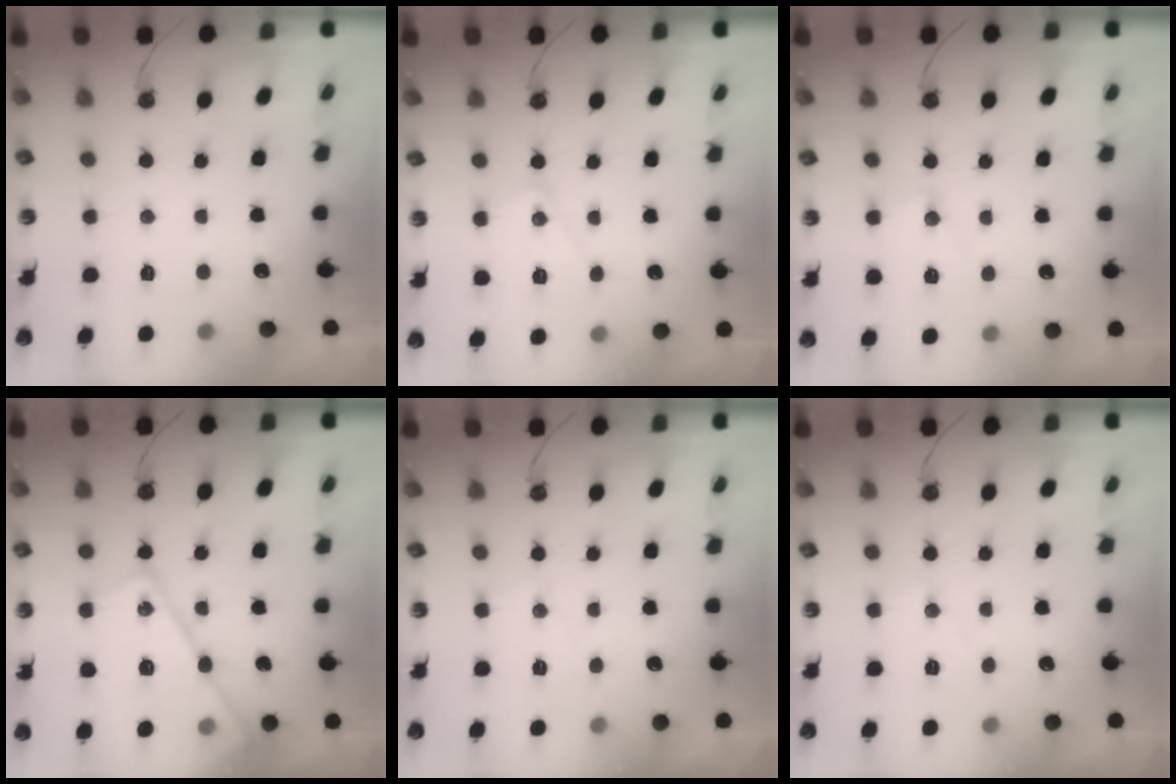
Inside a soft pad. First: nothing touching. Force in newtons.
{"total": 8.6, "press": 8.6, "slide": 0.6}
{"total": 7.8, "press": 7.8, "slide": 0.6}
{"total": 18.5, "press": 18.5, "slide": 1.5}
{"total": 5.5, "press": 5.4, "slide": 0.8}
{"total": 4.9, "press": 4.8, "slide": 0.8}